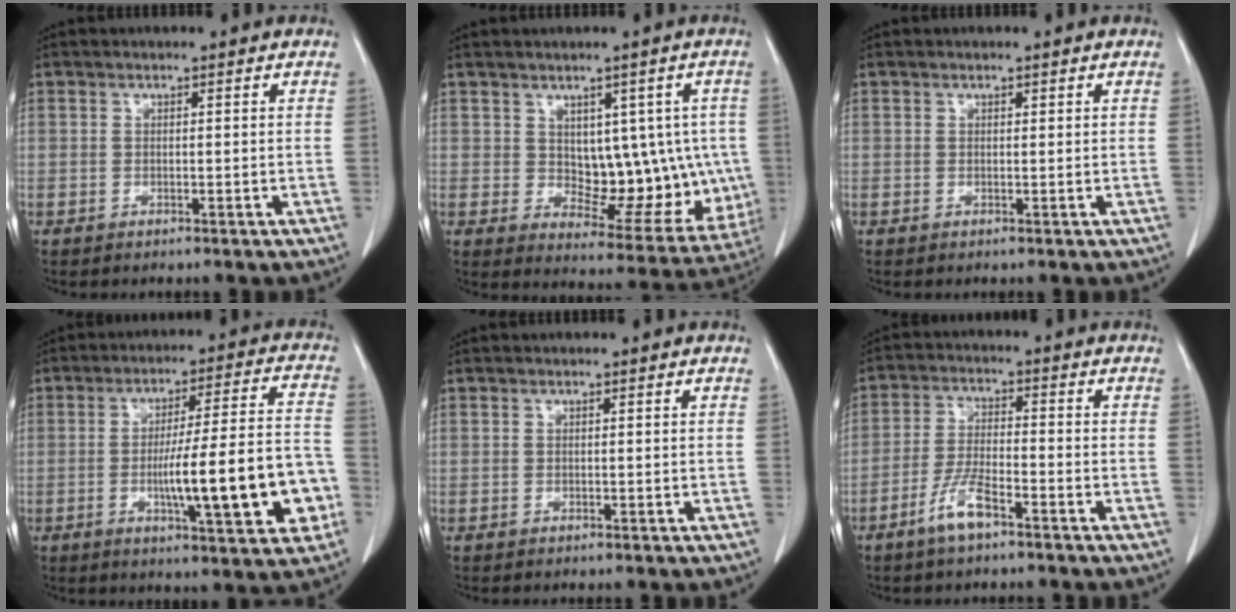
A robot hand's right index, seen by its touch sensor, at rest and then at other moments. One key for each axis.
{"total": 12.5, "fx": 1.2, "fy": 7.1, "fz": 10.2, "tx": -0.110, "ty": 0.010, "tz": 0.041}
{"total": 0.0}
{"total": 16.7, "fx": -4.2, "fy": 2.2, "fz": 16.0, "tx": -0.228, "ty": 0.018, "tz": -0.054}
{"total": 0.0}
{"total": 5.8, "fx": -3.7, "fy": 1.0, "fz": 4.3, "tx": -0.091, "ty": -0.002, "tz": -0.070}